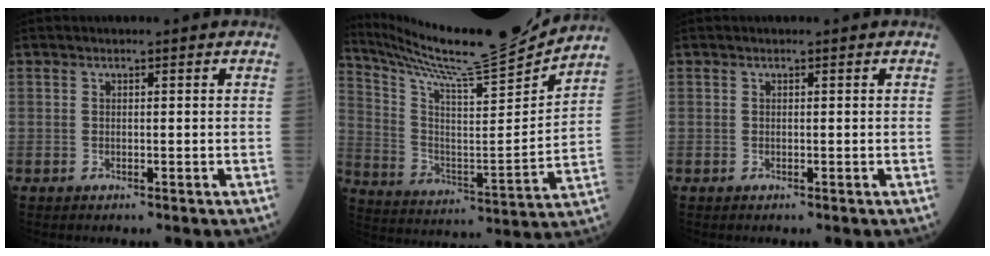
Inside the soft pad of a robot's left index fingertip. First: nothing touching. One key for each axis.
{"total": 20.3, "fx": 19.1, "fy": -1.3, "fz": 6.8, "tx": -0.146, "ty": -0.057, "tz": 0.305}
{"total": 0.0}